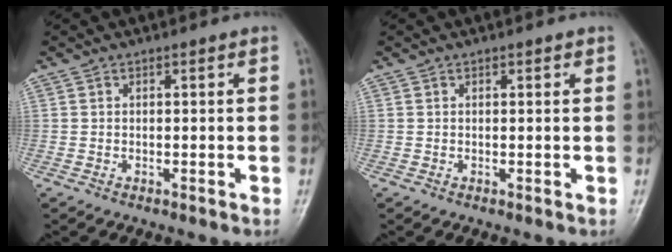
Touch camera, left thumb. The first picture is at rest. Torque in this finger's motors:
{"motor_torque": [-0.22, -0.16, -0.30, -0.03, 0.01]}